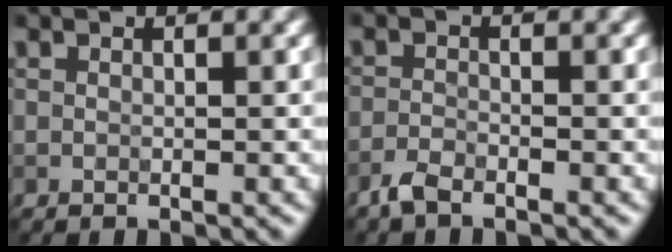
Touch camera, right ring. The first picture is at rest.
{"total": 1.8, "force": [-1.5, 0.4, 0.8], "torque": [-0.021, -0.001, -0.036]}